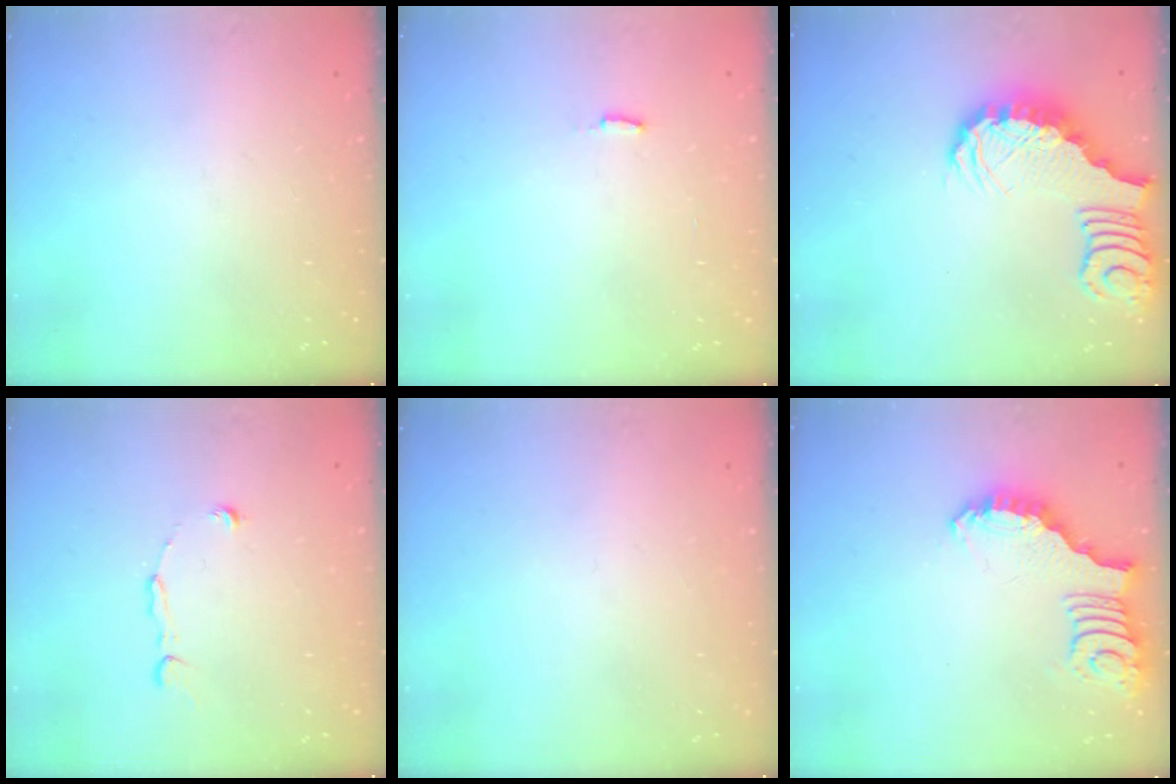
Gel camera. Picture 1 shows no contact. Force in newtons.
{"total": 4.3, "press": 4.2, "slide": 0.3}
{"total": 2.6, "press": 2.5, "slide": 0.5}
{"total": 3.2, "press": 3.2, "slide": 0.1}
{"total": 0.0}
{"total": 2.6, "press": 2.6, "slide": 0.3}